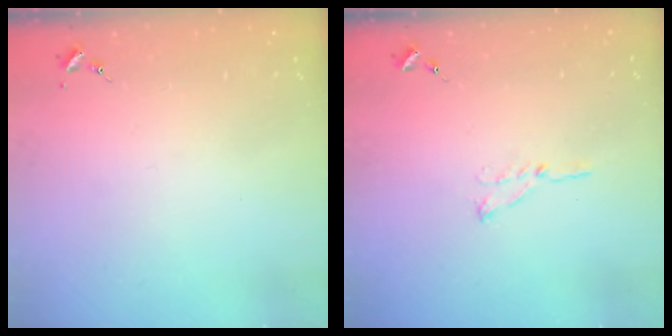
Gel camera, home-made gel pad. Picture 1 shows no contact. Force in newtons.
{"total": 4.8, "press": 4.8, "slide": 0.4}